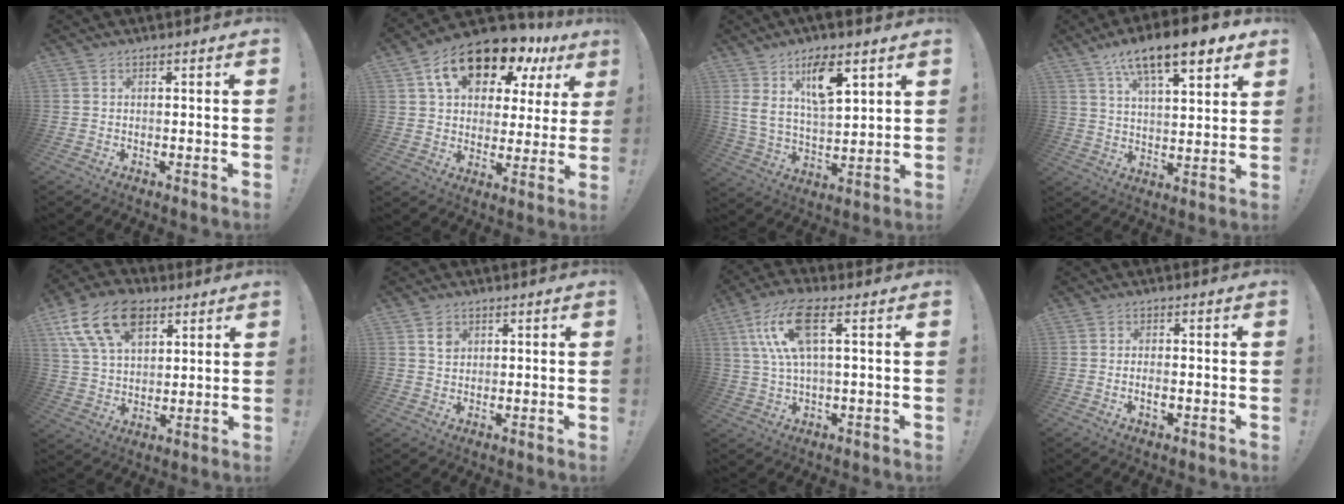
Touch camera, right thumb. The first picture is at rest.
{"total": 17.7, "force": [10.9, 9.4, 10.3], "torque": [-0.167, -0.063, 0.192]}
{"total": 13.3, "force": [7.2, 5.4, 9.8], "torque": [-0.171, -0.020, 0.124]}
{"total": 14.5, "force": [9.0, 4.7, 10.2], "torque": [-0.164, -0.048, 0.151]}
{"total": 17.1, "force": [8.8, 10.7, 10.0], "torque": [-0.180, -0.034, 0.166]}
{"total": 3.0, "force": [1.3, 2.5, 1.1], "torque": [-0.002, -0.007, 0.021]}
{"total": 13.0, "force": [3.8, 4.5, 11.5], "torque": [-0.233, 0.004, 0.068]}
{"total": 2.4, "force": [-1.0, 0.9, 2.0], "torque": [-0.030, 0.002, -0.018]}